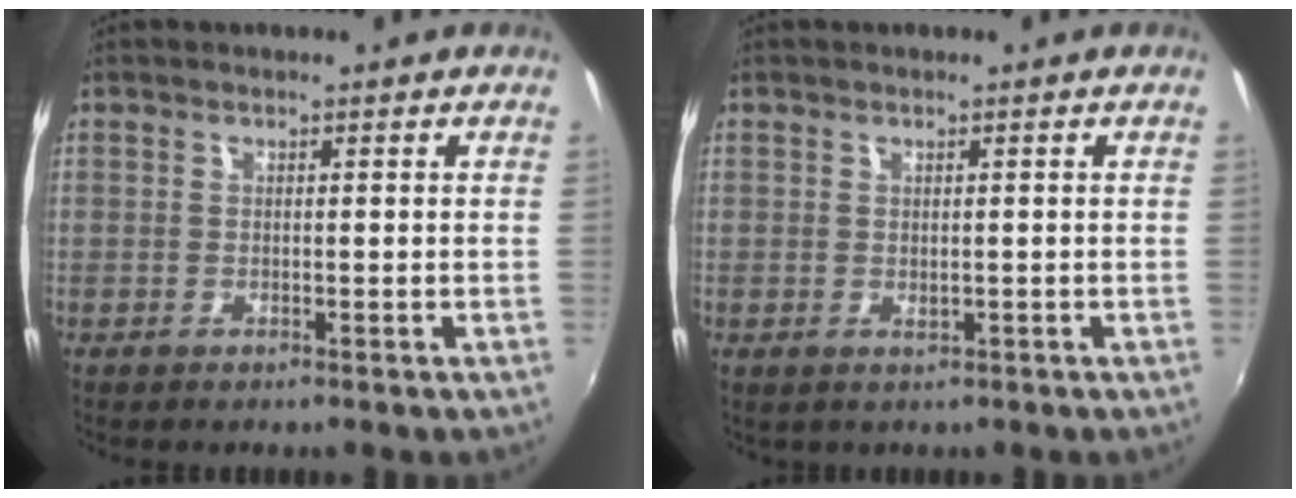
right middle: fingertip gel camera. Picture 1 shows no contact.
{"total": 1.0, "force": [0.0, 0.8, 0.6], "torque": [-0.005, -0.002, 0.001]}